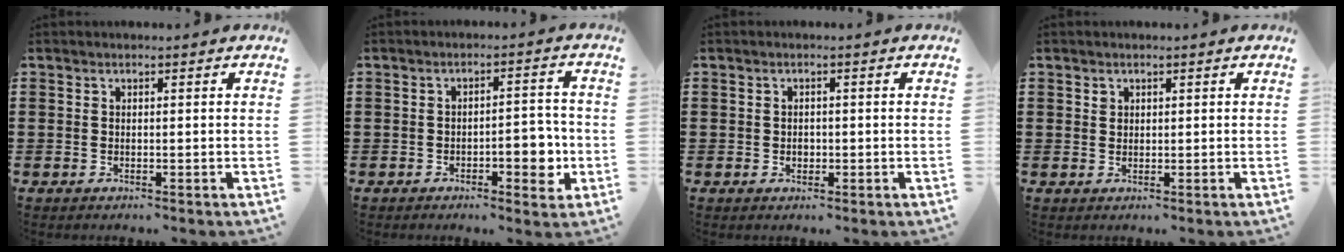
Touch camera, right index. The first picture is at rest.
{"total": 5.2, "force": [-1.8, 2.2, 4.3], "torque": [-0.055, 0.004, -0.036]}
{"total": 1.0, "force": [-0.2, 0.8, 0.6], "torque": [-0.014, 0.003, -0.004]}
{"total": 1.0, "force": [0.5, 0.8, 0.2], "torque": [-0.006, 0.002, 0.011]}